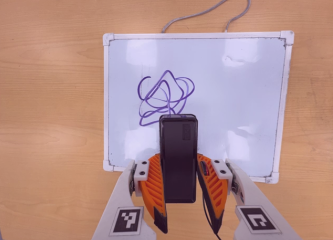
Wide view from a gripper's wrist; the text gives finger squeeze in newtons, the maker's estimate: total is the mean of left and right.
{"total": 3.7, "left": 2.4, "right": 4.9}